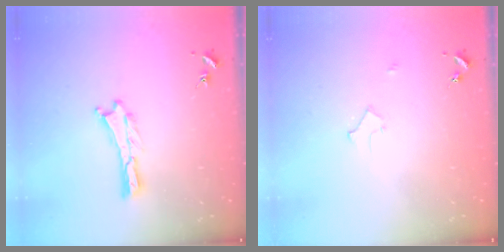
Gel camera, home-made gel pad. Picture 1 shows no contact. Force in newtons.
{"total": 2.2, "press": 2.2, "slide": 0.2}